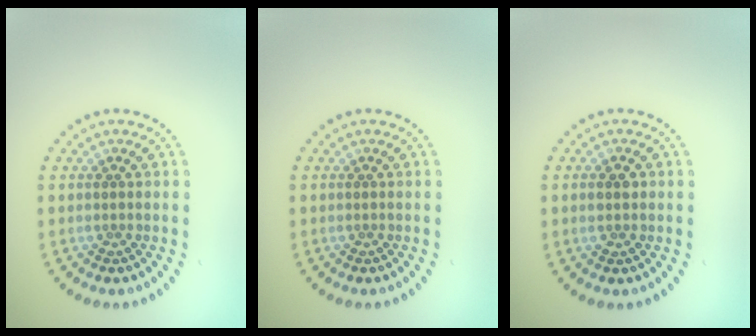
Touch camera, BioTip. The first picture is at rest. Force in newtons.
{"total": 0.0}
{"total": 1.4, "press": 1.4, "slide": 0.1}